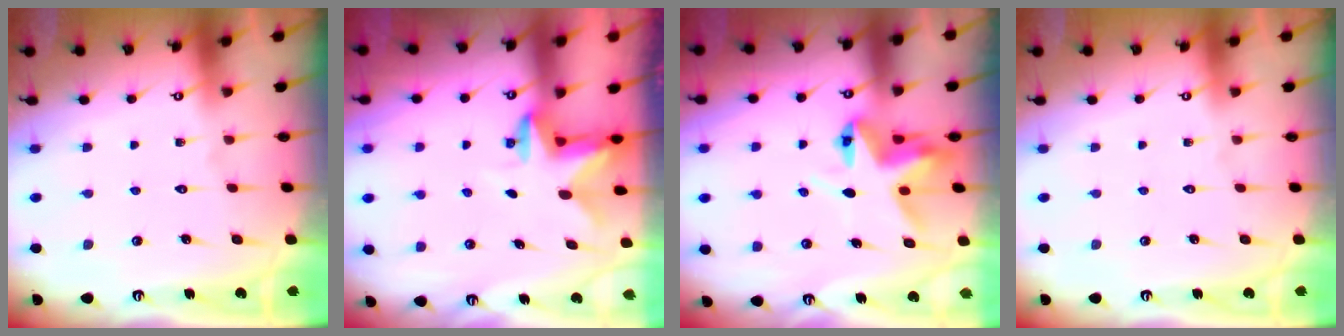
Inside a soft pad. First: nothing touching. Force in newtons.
{"total": 2.6, "press": 2.6, "slide": 0.5}
{"total": 7.4, "press": 7.4, "slide": 0.4}
{"total": 0.0}